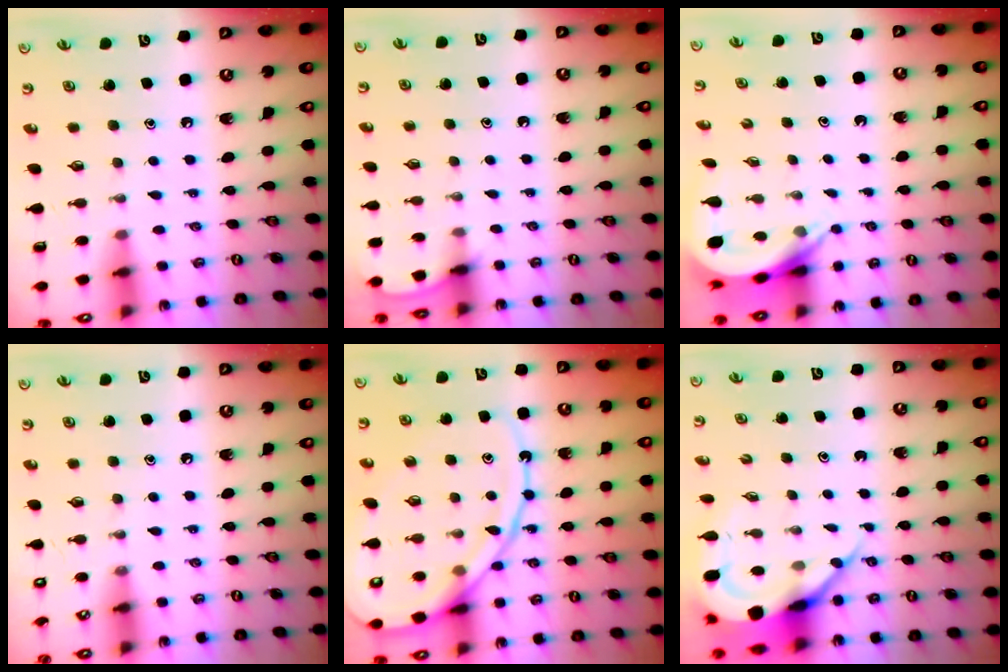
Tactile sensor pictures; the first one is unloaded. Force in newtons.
{"total": 2.1, "press": 2.1, "slide": 0.3}
{"total": 5.1, "press": 5.0, "slide": 0.6}
{"total": 0.0}
{"total": 14.3, "press": 14.3, "slide": 1.3}
{"total": 8.1, "press": 8.0, "slide": 0.9}